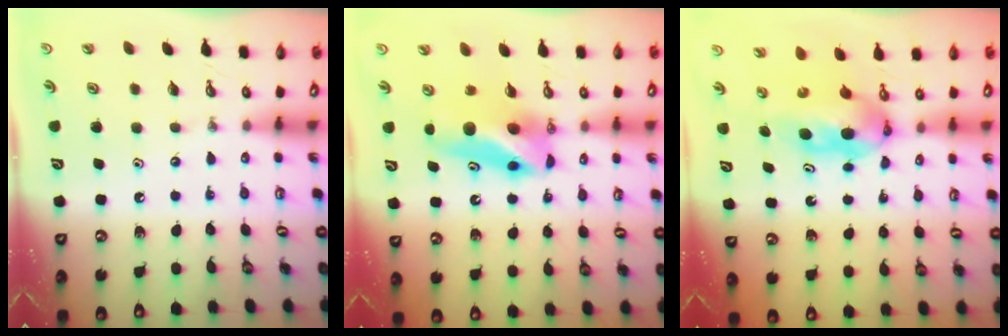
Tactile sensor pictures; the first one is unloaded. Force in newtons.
{"total": 10.3, "press": 6.9, "slide": 7.7}
{"total": 8.6, "press": 4.4, "slide": 7.4}